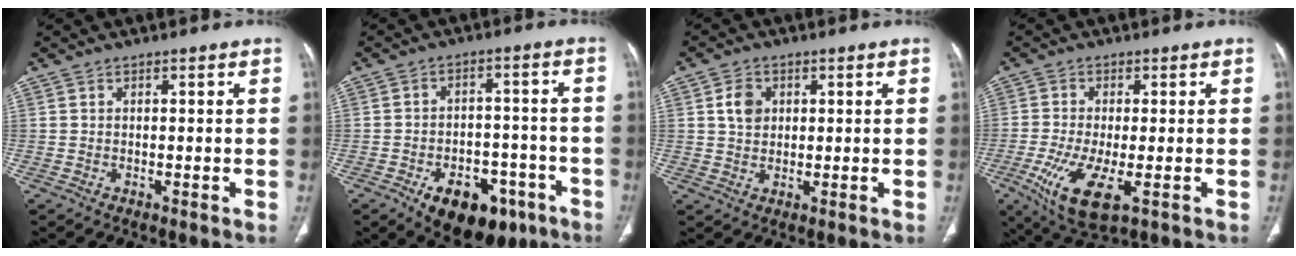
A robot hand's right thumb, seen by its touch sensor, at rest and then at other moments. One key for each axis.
{"total": 14.3, "fx": -7.7, "fy": 8.4, "fz": 8.6, "tx": -0.082, "ty": 0.037, "tz": -0.102}
{"total": 4.2, "fx": 1.2, "fy": 3.2, "fz": 2.4, "tx": -0.030, "ty": -0.003, "tz": 0.023}
{"total": 11.0, "fx": -3.7, "fy": 3.7, "fz": 9.6, "tx": -0.197, "ty": -0.020, "tz": -0.059}